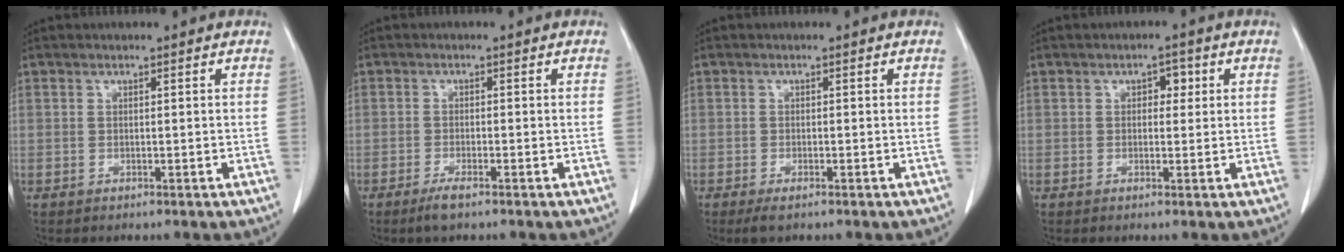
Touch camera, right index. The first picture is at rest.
{"total": 2.3, "force": [-1.7, 0.2, 1.6], "torque": [-0.036, -0.004, -0.031]}
{"total": 1.9, "force": [-1.2, 0.5, 1.3], "torque": [-0.027, -0.005, -0.019]}
{"total": 2.2, "force": [0.6, 1.4, 1.6], "torque": [-0.017, 0.008, 0.007]}